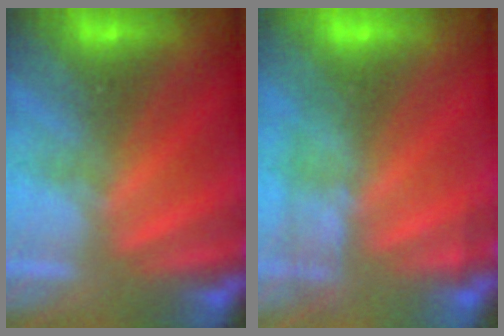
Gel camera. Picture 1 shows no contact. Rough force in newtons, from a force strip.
{"total": 2.4}